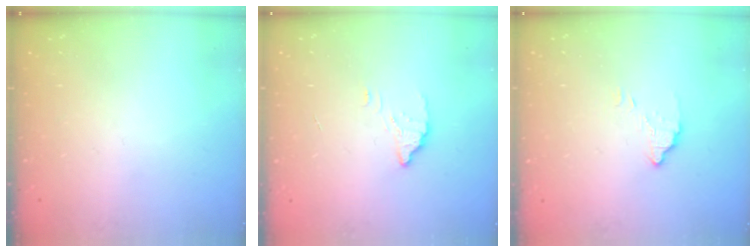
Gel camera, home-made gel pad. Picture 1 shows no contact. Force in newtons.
{"total": 2.9, "press": 2.9, "slide": 0.2}
{"total": 2.4, "press": 2.4, "slide": 0.0}